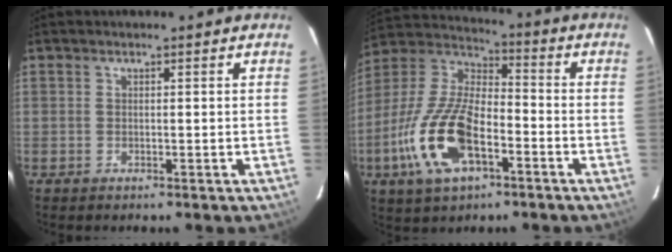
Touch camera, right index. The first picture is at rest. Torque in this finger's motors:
{"motor_torque": [2.14, 0.00, 1.05, 0.21]}